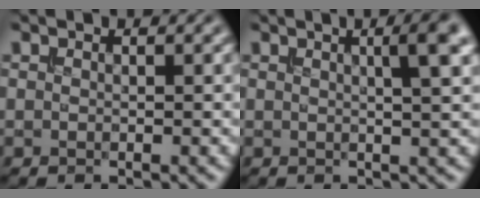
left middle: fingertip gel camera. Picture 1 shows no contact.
{"total": 3.5, "force": [1.3, 0.7, 3.2], "torque": [-0.031, 0.010, 0.014]}